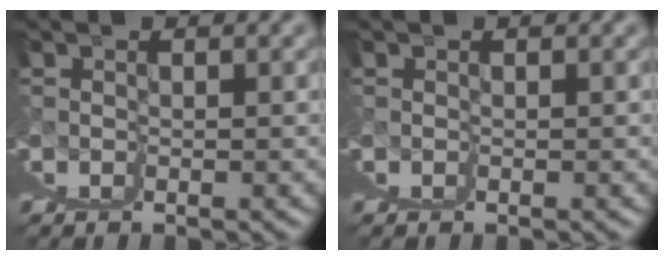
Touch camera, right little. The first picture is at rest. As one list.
[{"total": 0.0}]